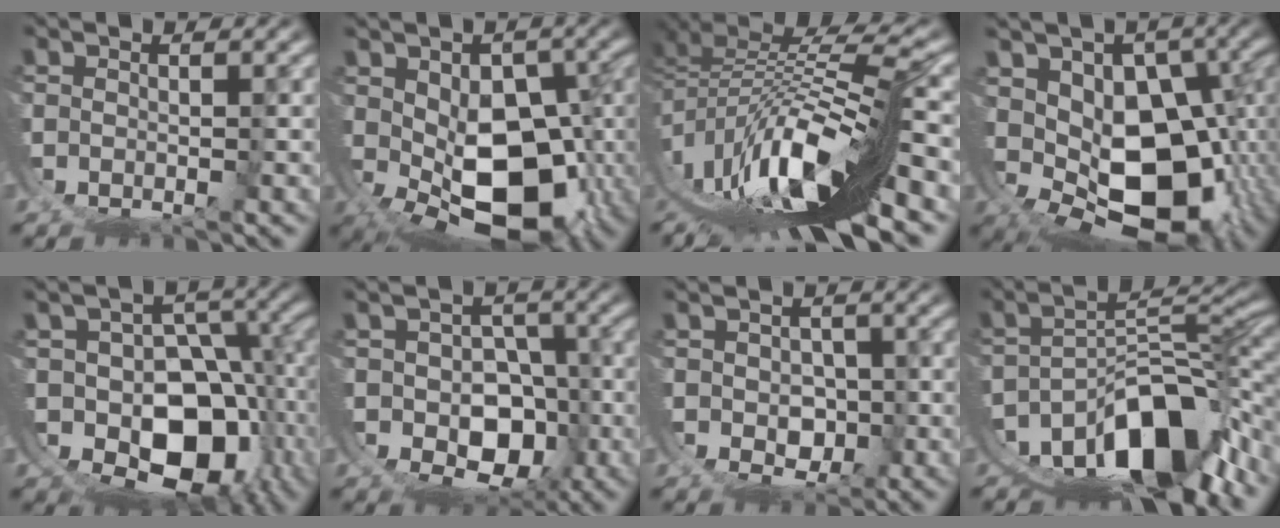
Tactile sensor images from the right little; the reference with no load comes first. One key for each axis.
{"total": 11.9, "fx": -3.5, "fy": 6.3, "fz": 9.4, "tx": -0.154, "ty": -0.068, "tz": -0.019}
{"total": 16.9, "fx": -4.9, "fy": 8.0, "fz": 14.1, "tx": -0.224, "ty": -0.019, "tz": -0.067}
{"total": 15.9, "fx": -4.0, "fy": 10.4, "fz": 11.3, "tx": -0.215, "ty": -0.086, "tz": -0.024}
{"total": 19.6, "fx": -6.2, "fy": 15.1, "fz": 10.9, "tx": -0.217, "ty": -0.096, "tz": -0.068}
{"total": 10.1, "fx": -2.6, "fy": 8.0, "fz": 5.5, "tx": -0.100, "ty": -0.055, "tz": -0.022}
{"total": 3.6, "fx": -0.2, "fy": 2.7, "fz": 2.3, "tx": -0.036, "ty": -0.022, "tz": 0.007}
{"total": 12.8, "fx": -6.9, "fy": 6.0, "fz": 9.0, "tx": -0.128, "ty": -0.018, "tz": -0.100}